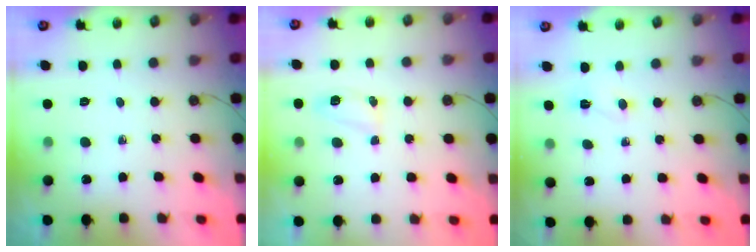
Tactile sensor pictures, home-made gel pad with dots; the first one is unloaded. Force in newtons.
{"total": 5.0, "press": 5.0, "slide": 0.6}
{"total": 2.3, "press": 2.2, "slide": 0.7}